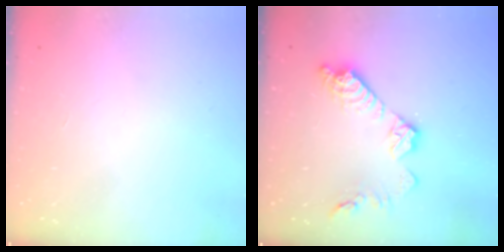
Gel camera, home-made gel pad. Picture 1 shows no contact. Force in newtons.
{"total": 12.9, "press": 12.9, "slide": 0.7}